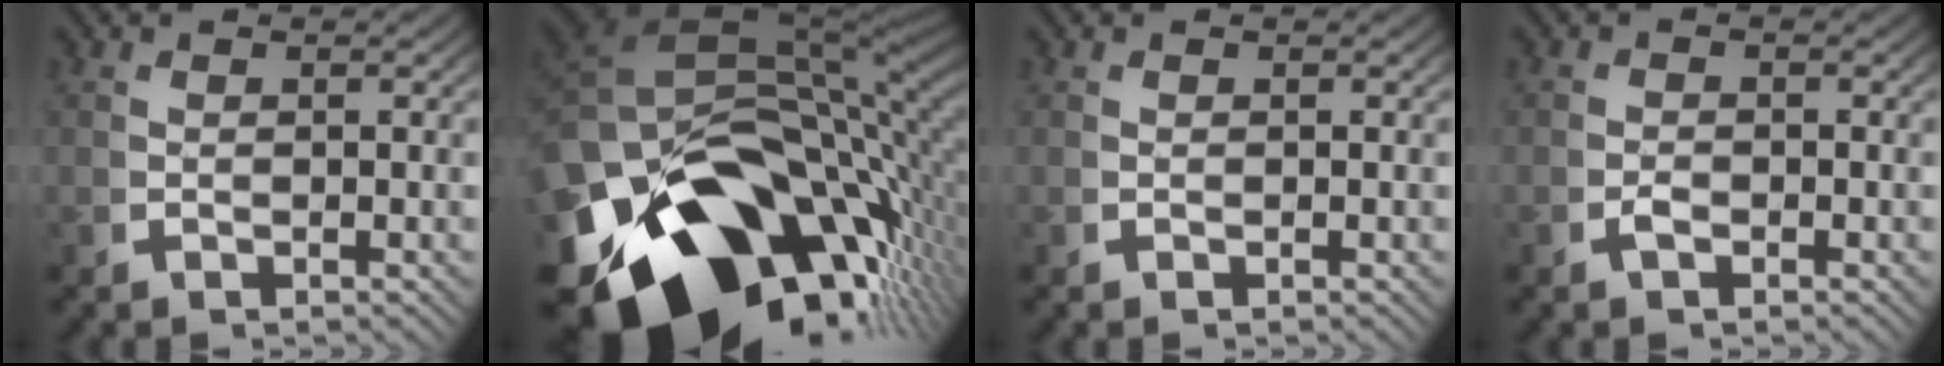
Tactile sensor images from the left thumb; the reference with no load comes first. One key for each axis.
{"total": 31.7, "fx": -4.6, "fy": 19.9, "fz": 24.2, "tx": -0.396, "ty": -0.078, "tz": -0.037}
{"total": 0.0}
{"total": 0.8, "fx": -0.6, "fy": 0.4, "fz": 0.5, "tx": -0.012, "ty": -0.003, "tz": -0.012}